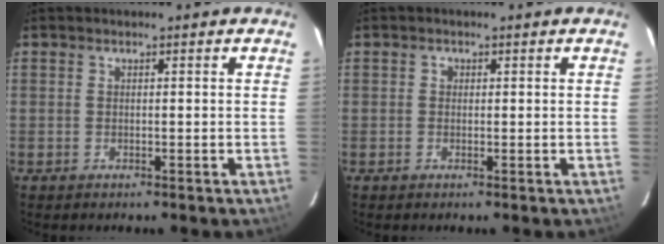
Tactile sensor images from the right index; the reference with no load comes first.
{"total": 1.0, "force": [0.0, 1.0, 0.2], "torque": [0.000, 0.003, -0.003]}